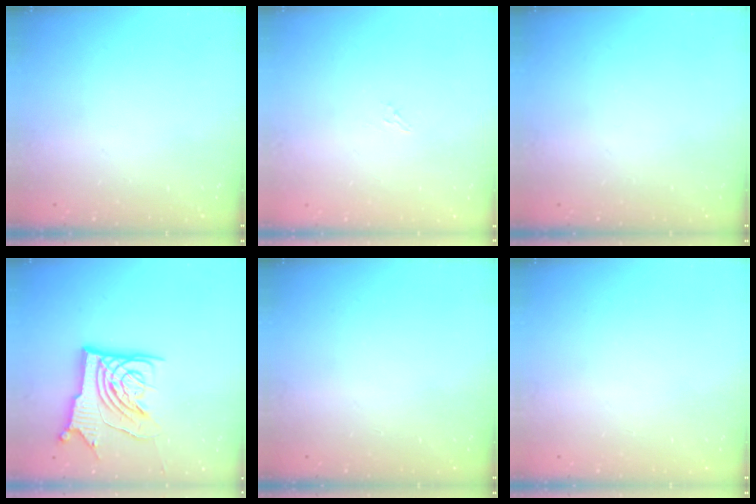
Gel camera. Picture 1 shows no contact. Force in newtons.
{"total": 4.6, "press": 4.6, "slide": 0.4}
{"total": 0.0}
{"total": 13.3, "press": 13.1, "slide": 1.9}
{"total": 0.0}
{"total": 0.0}